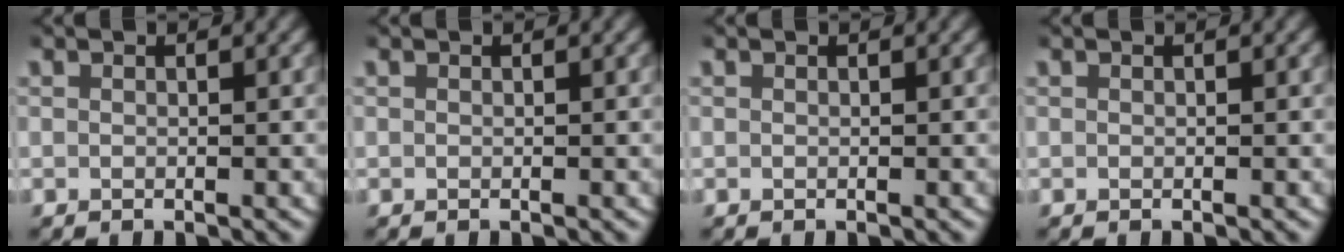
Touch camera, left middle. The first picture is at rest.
{"total": 0.0}
{"total": 0.0}
{"total": 0.0}